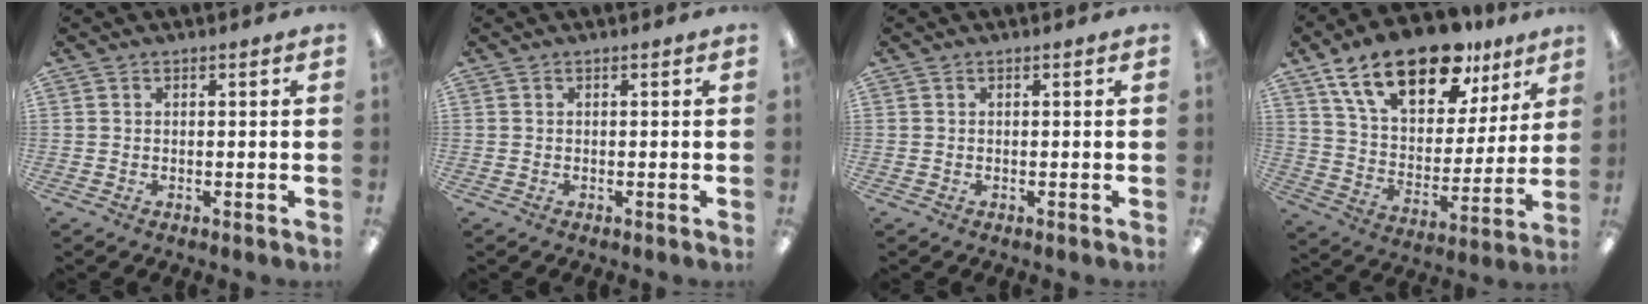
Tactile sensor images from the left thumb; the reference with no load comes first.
{"total": 0.0}
{"total": 0.0}
{"total": 21.7, "force": [14.0, 10.6, 12.7], "torque": [-0.209, -0.072, 0.245]}